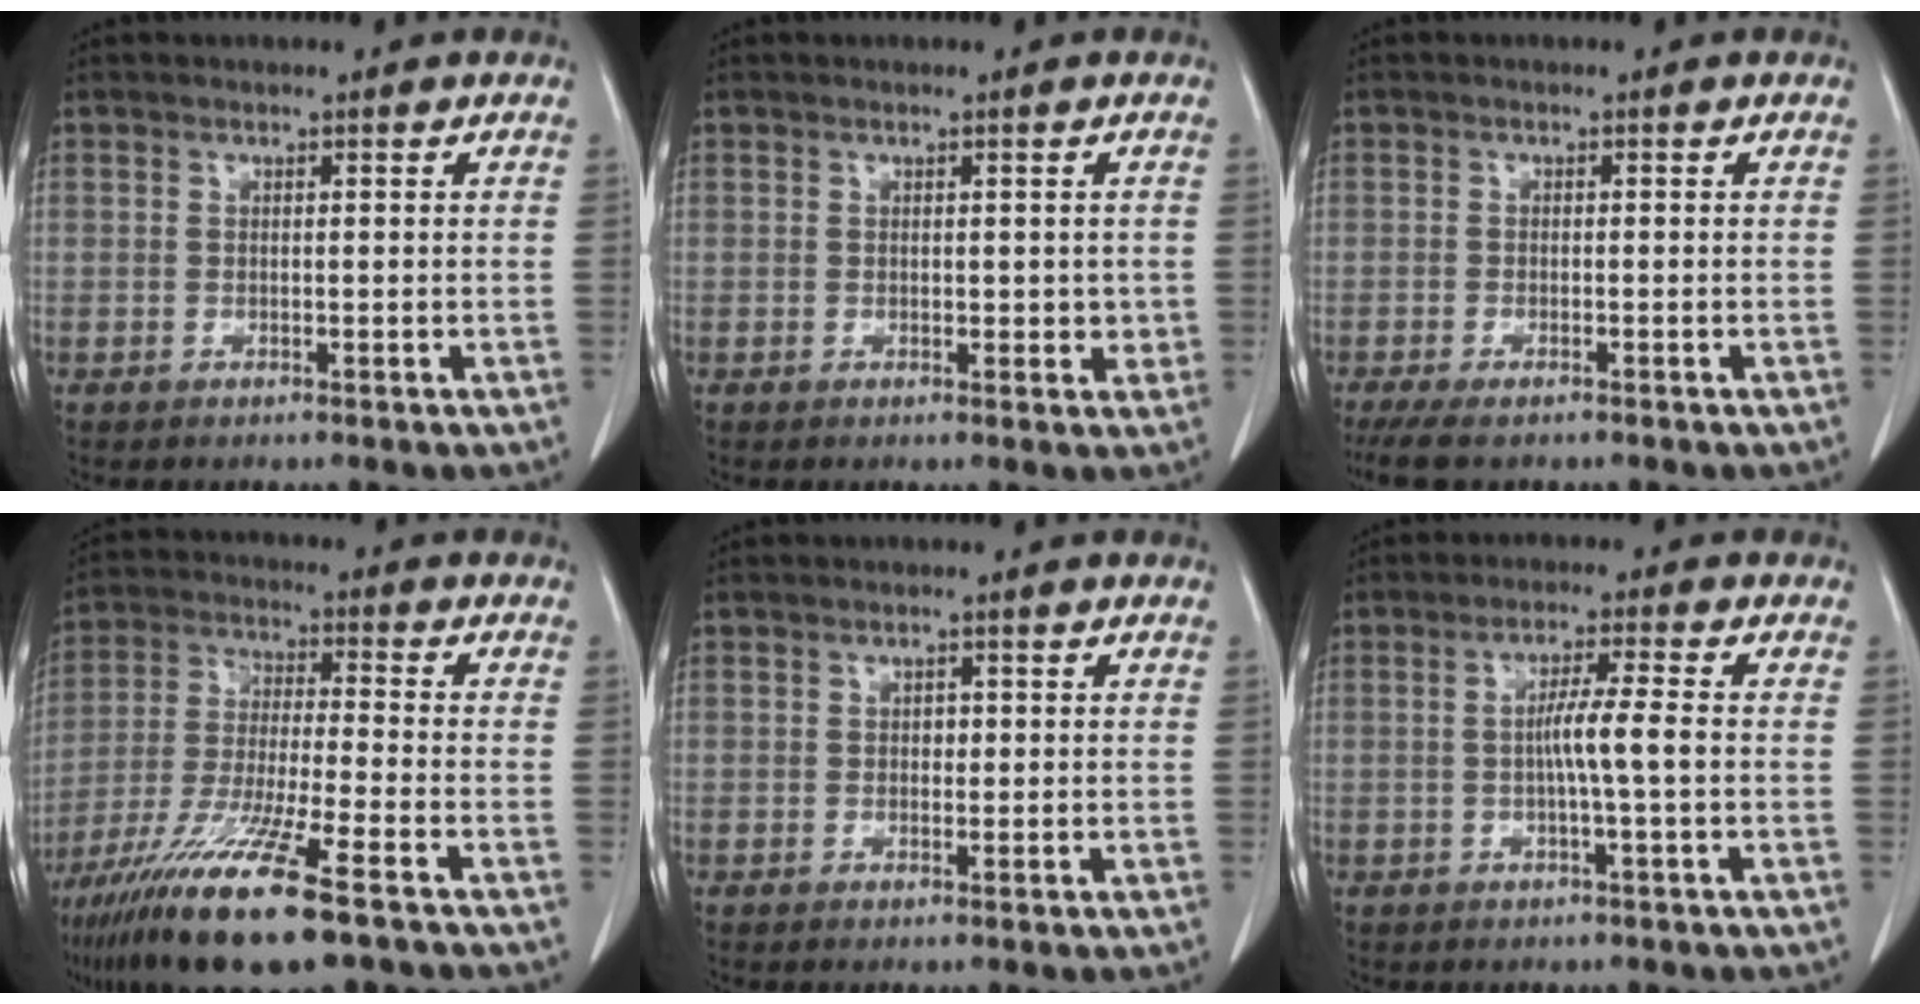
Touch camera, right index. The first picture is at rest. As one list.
[{"total": 2.3, "force": [0.1, 1.4, 1.8], "torque": [-0.018, -0.002, 0.005]}, {"total": 5.0, "force": [-3.8, 1.5, 2.9], "torque": [-0.049, -0.012, -0.062]}, {"total": 16.1, "force": [-10.1, 1.1, 12.5], "torque": [-0.251, -0.047, -0.187]}, {"total": 1.1, "force": [0.1, 0.8, 0.8], "torque": [-0.008, 0.003, 0.000]}, {"total": 4.8, "force": [-0.6, -0.5, 4.7], "torque": [-0.083, 0.005, -0.012]}]